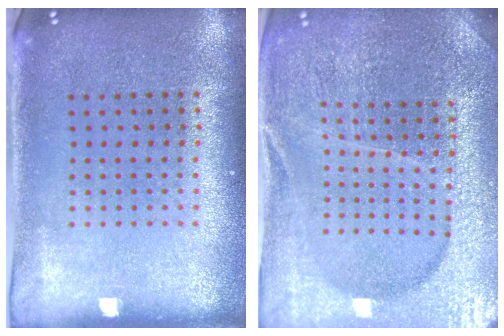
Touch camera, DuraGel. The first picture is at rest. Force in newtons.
{"total": 4.9, "press": 4.5, "slide": 1.8}